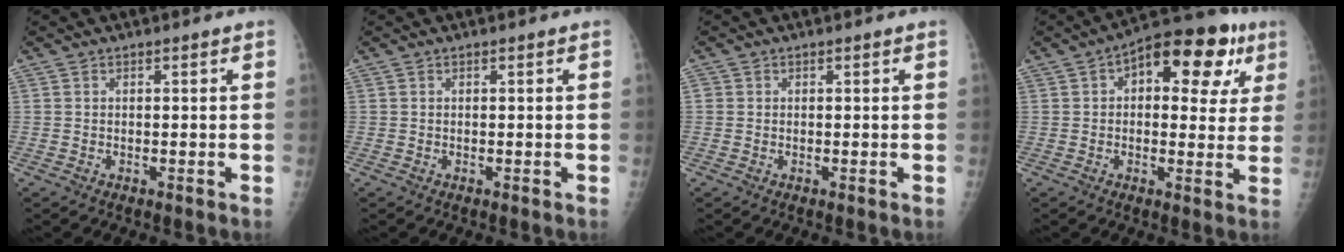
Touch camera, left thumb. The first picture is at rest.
{"total": 0.0}
{"total": 0.6, "force": [0.0, 0.6, 0.1], "torque": [0.002, 0.002, -0.001]}
{"total": 16.1, "force": [5.8, 8.4, 12.4], "torque": [-0.118, 0.016, 0.067]}